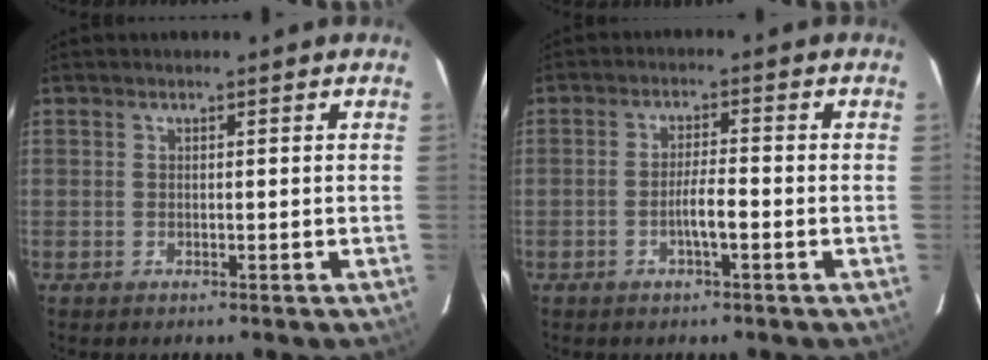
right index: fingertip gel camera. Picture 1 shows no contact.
{"total": 3.6, "force": [-1.3, 0.4, 3.3], "torque": [-0.058, 0.001, -0.024]}